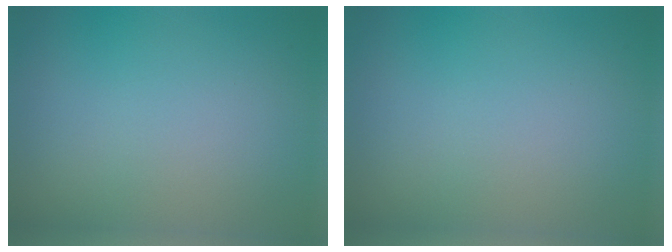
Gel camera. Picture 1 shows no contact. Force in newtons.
{"total": 0.0}